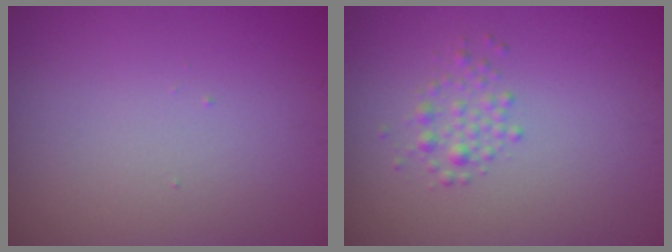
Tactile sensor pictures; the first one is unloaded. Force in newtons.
{"total": 2.2, "press": 2.2, "slide": 0.0}